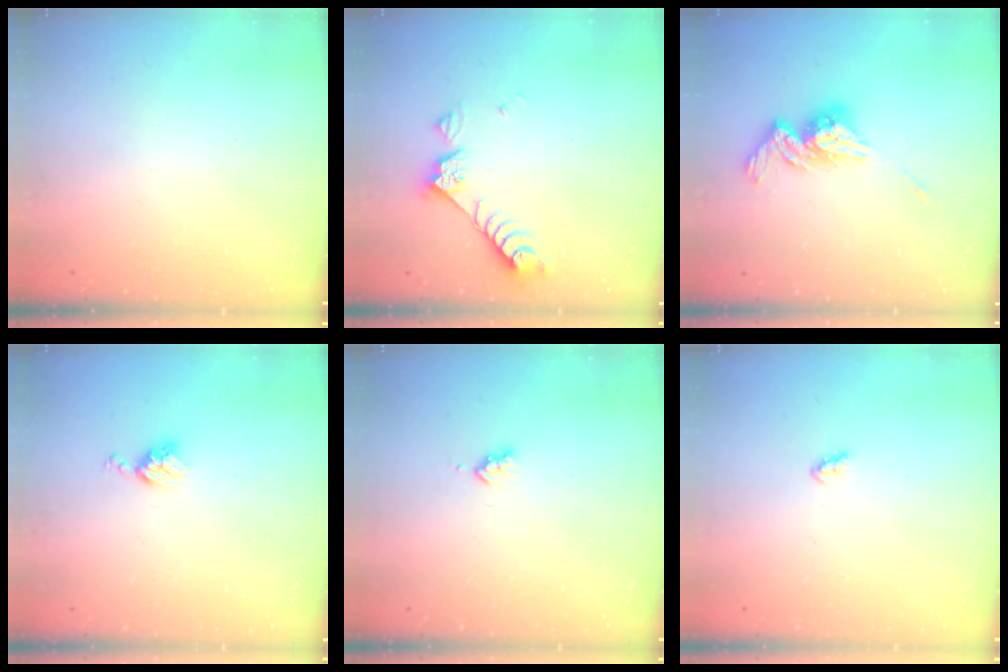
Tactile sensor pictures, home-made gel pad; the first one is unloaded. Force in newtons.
{"total": 8.4, "press": 8.3, "slide": 0.8}
{"total": 12.0, "press": 12.0, "slide": 1.1}
{"total": 5.5, "press": 5.5, "slide": 0.7}
{"total": 2.3, "press": 2.3, "slide": 0.4}
{"total": 2.7, "press": 2.7, "slide": 0.3}